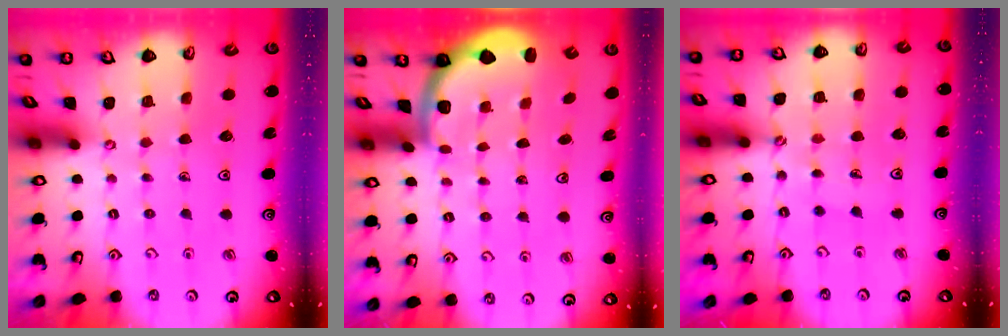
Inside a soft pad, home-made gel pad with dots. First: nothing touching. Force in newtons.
{"total": 1.9, "press": 1.8, "slide": 0.5}
{"total": 2.4, "press": 2.0, "slide": 1.3}